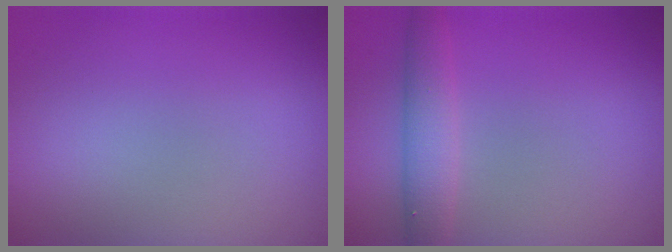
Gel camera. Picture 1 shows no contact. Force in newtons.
{"total": 2.8, "press": 2.8, "slide": 0.1}